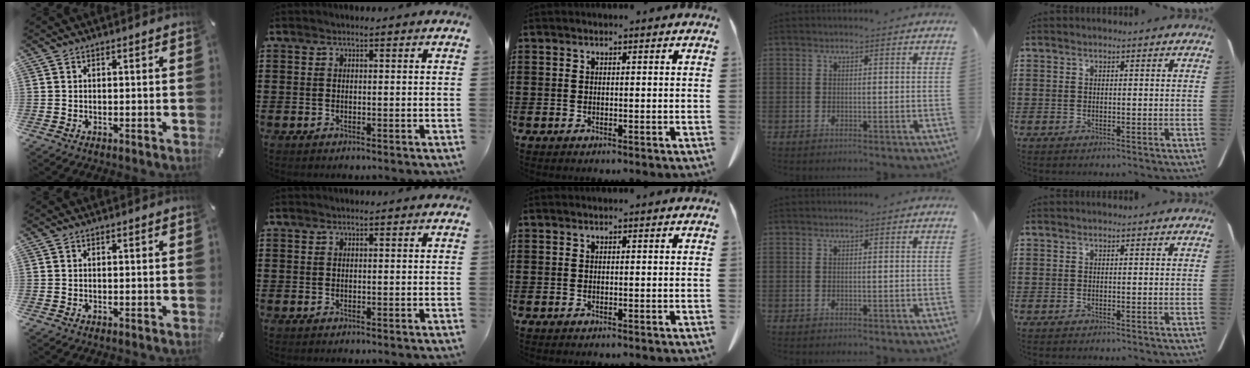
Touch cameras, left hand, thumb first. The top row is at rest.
{}